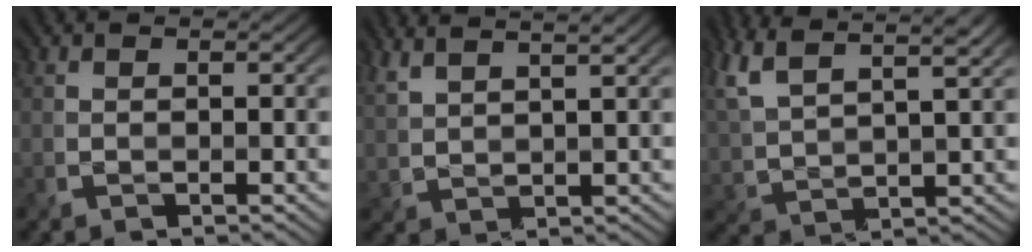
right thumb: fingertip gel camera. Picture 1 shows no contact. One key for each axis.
{"total": 6.1, "fx": 5.0, "fy": 1.1, "fz": 3.4, "tx": -0.066, "ty": 0.019, "tz": 0.073}
{"total": 11.0, "fx": 7.7, "fy": 3.2, "fz": 7.3, "tx": -0.189, "ty": 0.025, "tz": 0.140}